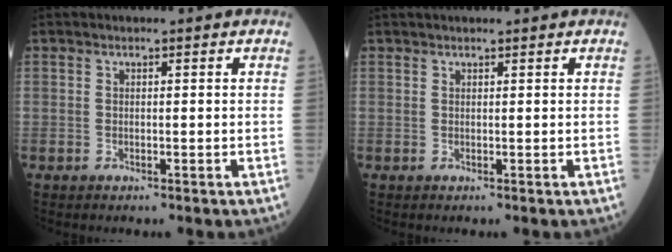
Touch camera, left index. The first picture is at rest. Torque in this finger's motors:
{"motor_torque": [-0.07, -0.14, 0.02, 0.04]}